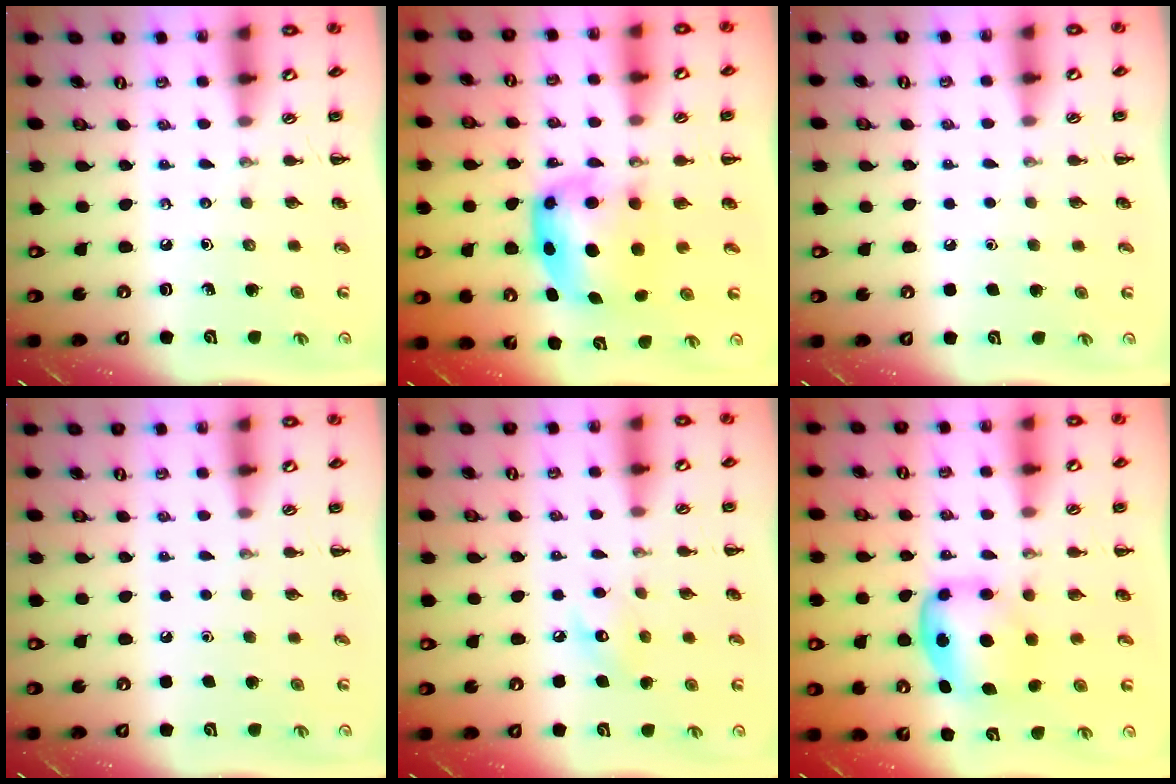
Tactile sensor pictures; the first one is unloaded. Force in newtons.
{"total": 6.3, "press": 6.2, "slide": 1.3}
{"total": 1.8, "press": 1.8, "slide": 0.1}
{"total": 1.5, "press": 1.5, "slide": 0.1}
{"total": 7.8, "press": 7.7, "slide": 1.4}
{"total": 6.4, "press": 6.4, "slide": 0.6}